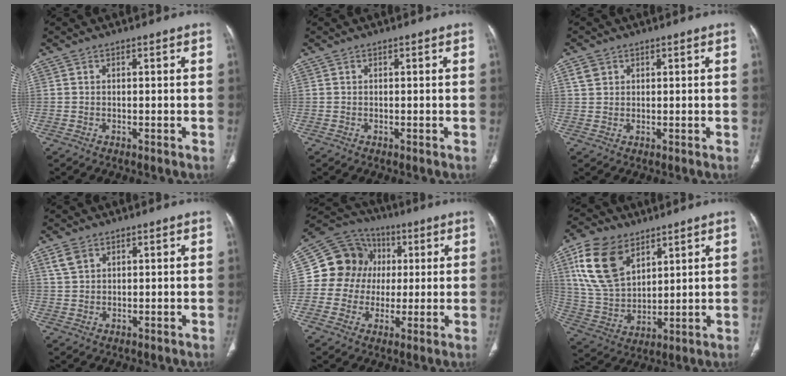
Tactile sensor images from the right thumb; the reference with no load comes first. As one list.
[{"total": 0.0}, {"total": 2.5, "force": [1.2, 2.0, 0.9], "torque": [-0.013, 0.000, 0.025]}, {"total": 3.4, "force": [1.9, 2.2, 1.7], "torque": [-0.034, 0.000, 0.047]}, {"total": 13.4, "force": [1.6, 12.3, 5.0], "torque": [-0.055, 0.020, 0.021]}, {"total": 16.2, "force": [8.2, 9.7, 10.1], "torque": [-0.183, -0.023, 0.168]}]